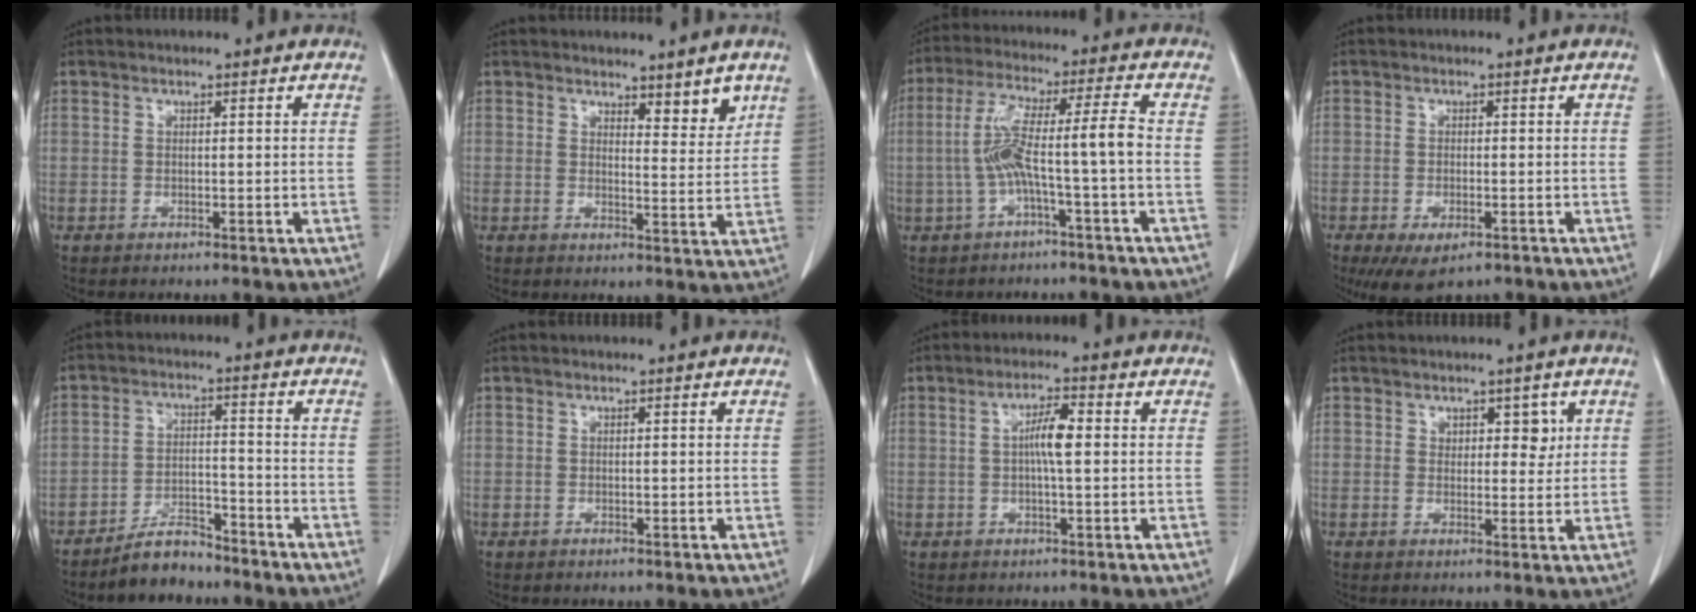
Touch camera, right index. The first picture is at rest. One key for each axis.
{"total": 4.0, "fx": 3.1, "fy": 1.0, "fz": 2.3, "tx": -0.024, "ty": -0.019, "tz": 0.044}
{"total": 8.7, "fx": -1.7, "fy": -0.4, "fz": 8.6, "tx": -0.174, "ty": 0.031, "tz": -0.030}
{"total": 6.5, "fx": -4.3, "fy": 2.8, "fz": 4.1, "tx": -0.066, "ty": -0.011, "tz": -0.065}
{"total": 5.5, "fx": -5.0, "fy": 1.9, "fz": 1.3, "tx": -0.022, "ty": -0.002, "tz": -0.087}
{"total": 0.0}
{"total": 4.4, "fx": 0.3, "fy": 0.5, "fz": 4.3, "tx": -0.080, "ty": 0.006, "tz": 0.003}
{"total": 3.2, "fx": 1.4, "fy": 1.9, "fz": 2.1, "tx": -0.018, "ty": -0.001, "tz": 0.020}